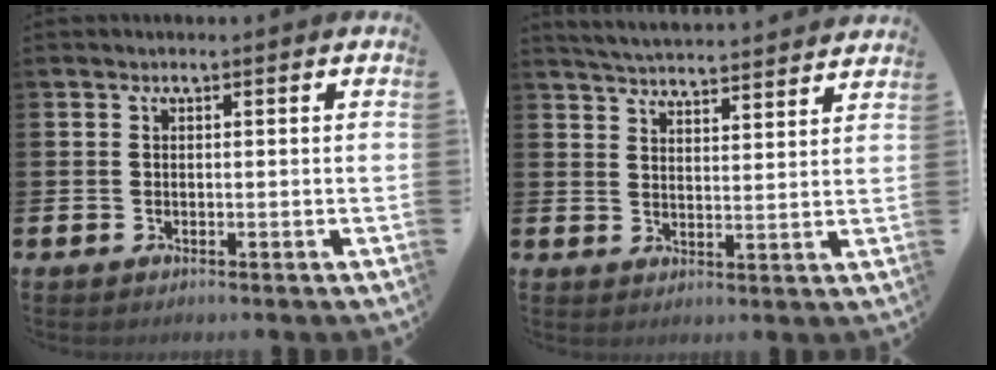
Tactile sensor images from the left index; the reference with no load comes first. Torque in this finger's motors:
{"motor_torque": [0.86, -1.28, 0.31, 0.09]}